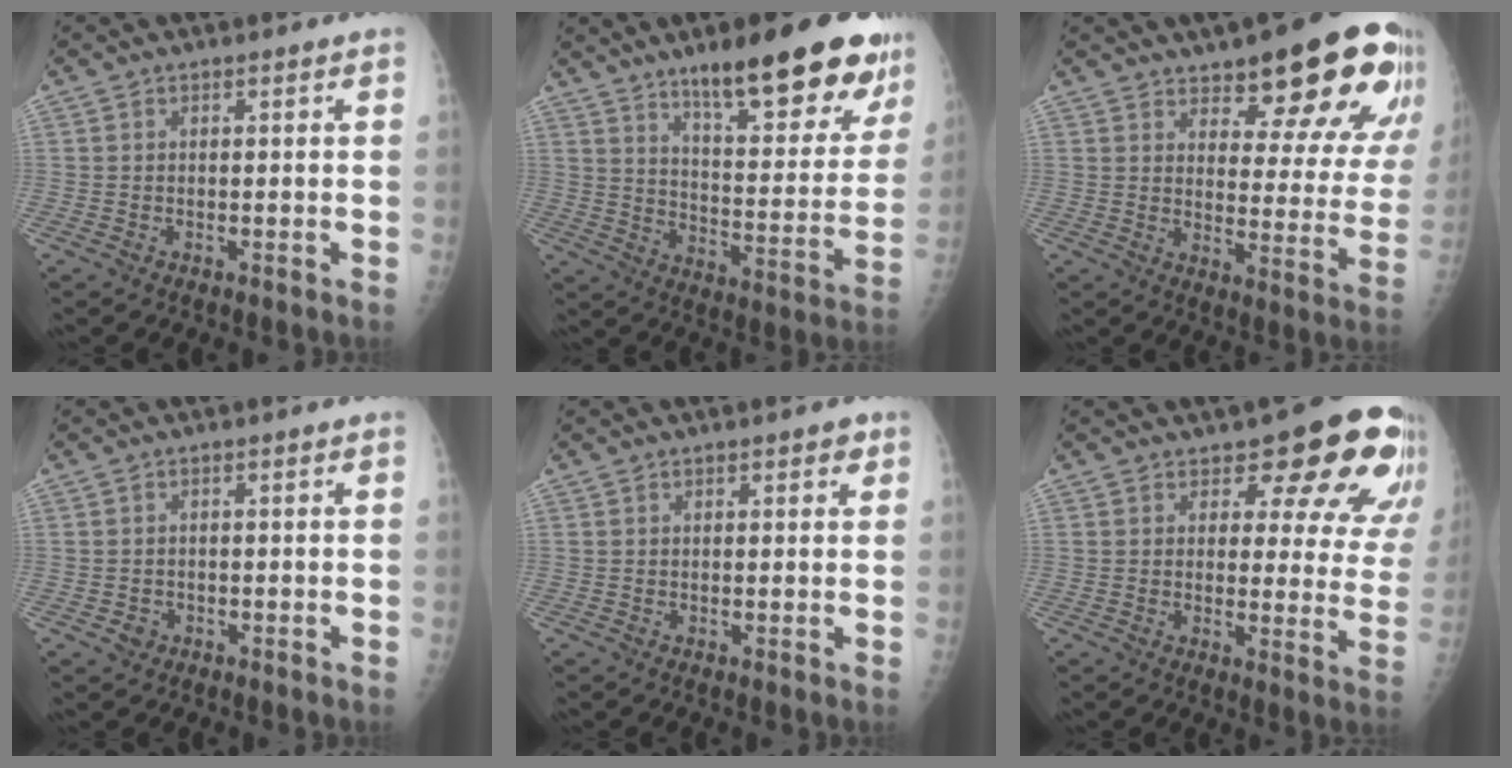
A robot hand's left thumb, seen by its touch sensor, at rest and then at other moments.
{"total": 24.4, "force": [16.4, 6.5, 16.8], "torque": [-0.189, -0.067, 0.240]}
{"total": 20.9, "force": [14.0, 6.9, 14.0], "torque": [-0.134, -0.074, 0.179]}
{"total": 1.6, "force": [-0.6, 1.4, 0.4], "torque": [0.000, 0.004, -0.006]}
{"total": 2.1, "force": [1.2, 0.9, 1.5], "torque": [-0.009, -0.002, 0.013]}
{"total": 16.3, "force": [10.6, 6.9, 10.4], "torque": [-0.073, -0.055, 0.112]}